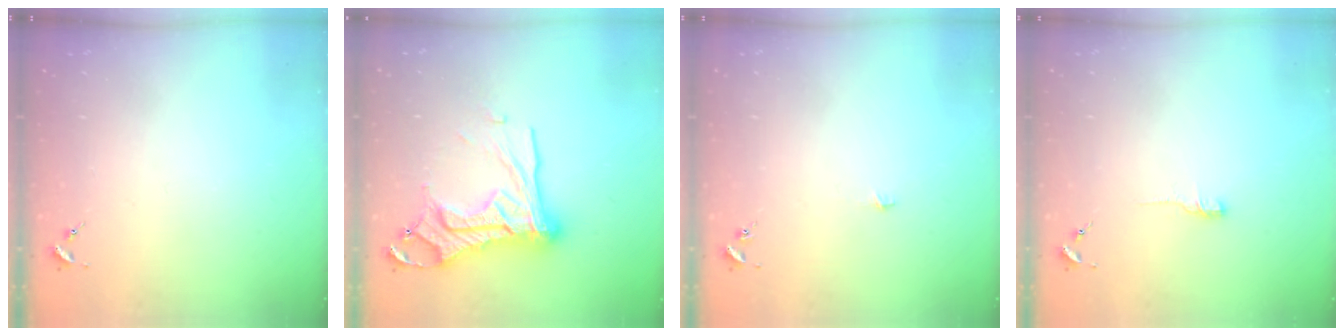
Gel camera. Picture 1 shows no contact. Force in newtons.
{"total": 21.6, "press": 21.5, "slide": 1.9}
{"total": 2.6, "press": 2.6, "slide": 0.2}
{"total": 6.1, "press": 6.1, "slide": 0.6}